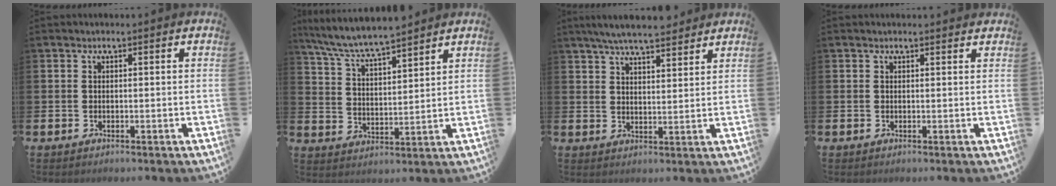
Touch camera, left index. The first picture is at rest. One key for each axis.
{"total": 6.7, "fx": 6.5, "fy": 0.3, "fz": 1.8, "tx": -0.066, "ty": -0.038, "tz": 0.114}
{"total": 6.2, "fx": 5.8, "fy": 0.8, "fz": 1.9, "tx": -0.043, "ty": -0.021, "tz": 0.104}
{"total": 0.5, "fx": 0.5, "fy": 0.0, "fz": 0.1, "tx": 0.007, "ty": -0.004, "tz": 0.007}